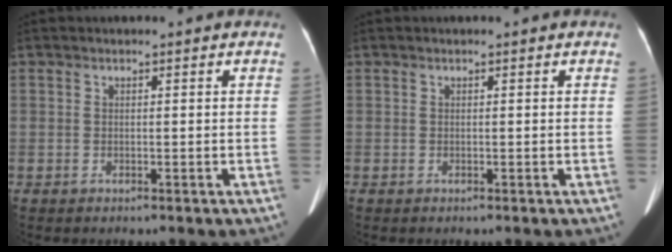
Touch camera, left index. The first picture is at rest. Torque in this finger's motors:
{"motor_torque": [0.16, 0.17, 0.05, 0.02]}